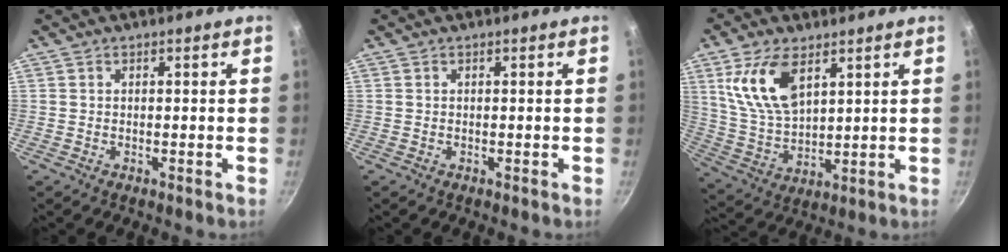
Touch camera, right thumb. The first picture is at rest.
{"total": 0.0}
{"total": 12.8, "force": [5.7, 6.7, 9.3], "torque": [-0.172, -0.027, 0.122]}